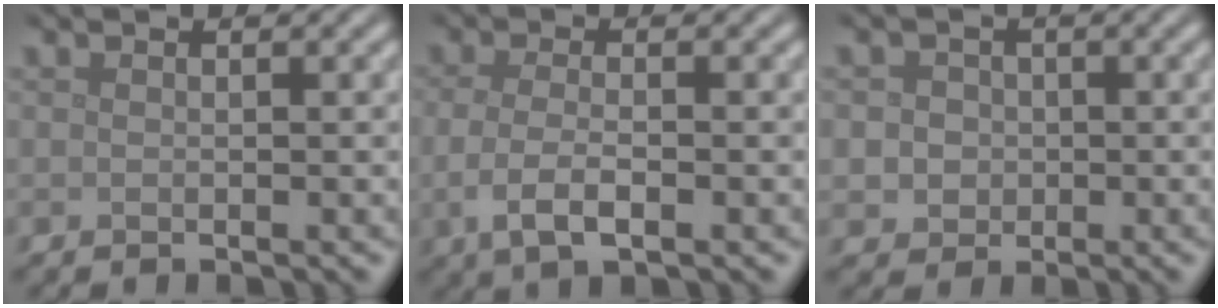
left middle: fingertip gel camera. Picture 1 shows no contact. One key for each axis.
{"total": 3.4, "fx": -0.9, "fy": 1.4, "fz": 3.0, "tx": -0.066, "ty": -0.008, "tz": -0.021}
{"total": 3.8, "fx": 0.3, "fy": 3.5, "fz": 1.5, "tx": -0.009, "ty": 0.020, "tz": -0.008}